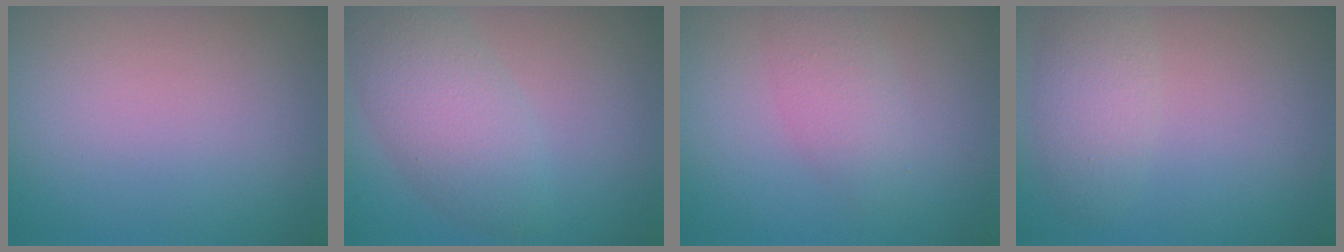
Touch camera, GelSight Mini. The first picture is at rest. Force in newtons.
{"total": 5.0, "press": 5.0, "slide": 0.1}
{"total": 2.6, "press": 2.6, "slide": 0.0}
{"total": 2.9, "press": 2.9, "slide": 0.1}